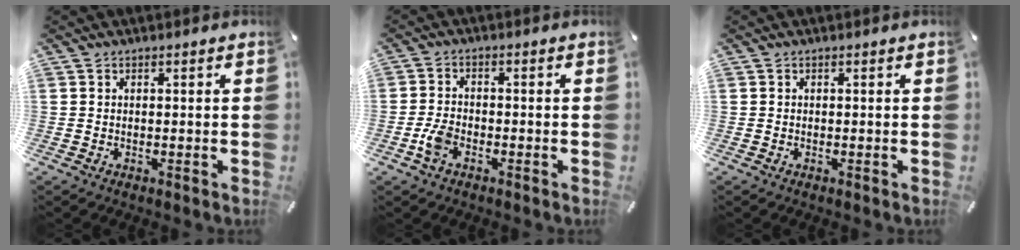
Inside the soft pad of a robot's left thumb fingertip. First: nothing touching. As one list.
[{"total": 4.3, "force": [-2.2, 2.4, 2.9], "torque": [-0.074, 0.002, -0.044]}, {"total": 0.0}]